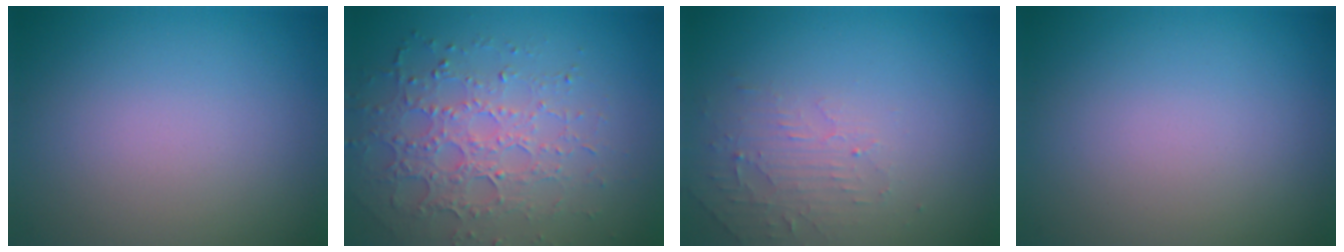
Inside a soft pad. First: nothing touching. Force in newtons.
{"total": 4.6, "press": 4.0, "slide": 2.2}
{"total": 2.4, "press": 2.3, "slide": 0.5}
{"total": 0.0}